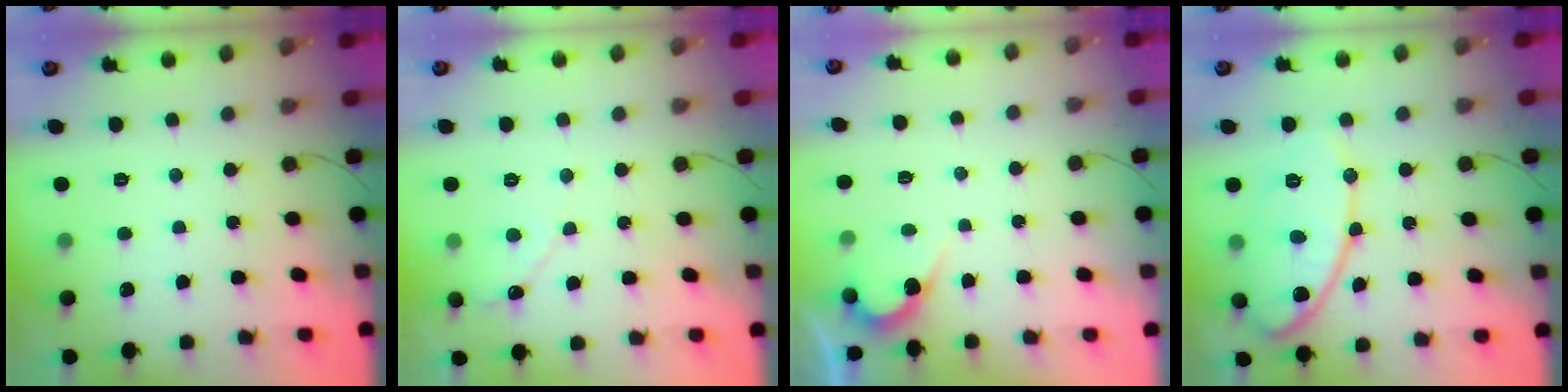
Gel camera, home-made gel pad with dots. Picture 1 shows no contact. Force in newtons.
{"total": 4.5, "press": 4.4, "slide": 0.5}
{"total": 3.8, "press": 3.8, "slide": 0.2}
{"total": 13.1, "press": 13.0, "slide": 0.8}